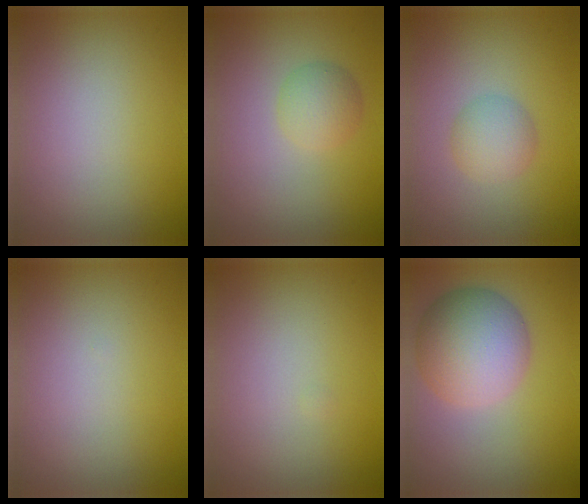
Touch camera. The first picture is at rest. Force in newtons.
{"total": 2.3, "press": 2.3, "slide": 0.1}
{"total": 2.4, "press": 2.4, "slide": 0.0}
{"total": 0.0}
{"total": 0.0}
{"total": 7.3, "press": 7.3, "slide": 0.2}